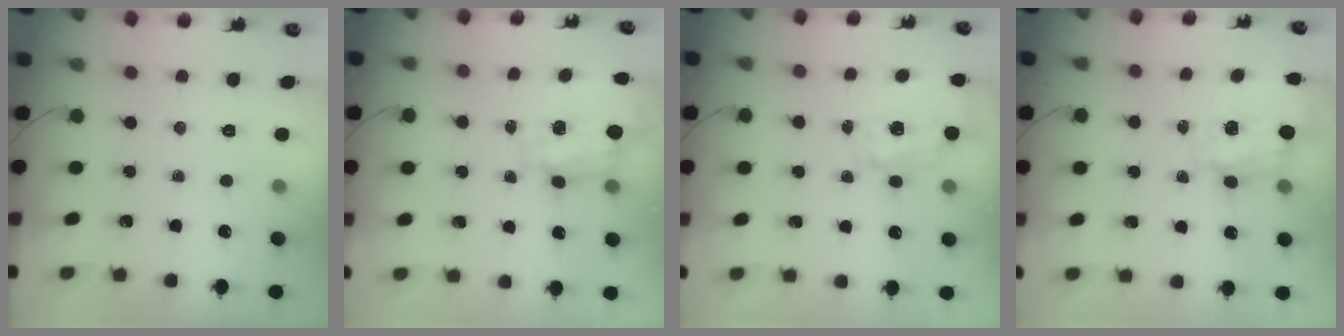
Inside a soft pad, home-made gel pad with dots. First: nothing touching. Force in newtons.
{"total": 2.9, "press": 2.7, "slide": 1.0}
{"total": 1.8, "press": 1.7, "slide": 0.5}
{"total": 2.7, "press": 2.6, "slide": 0.9}